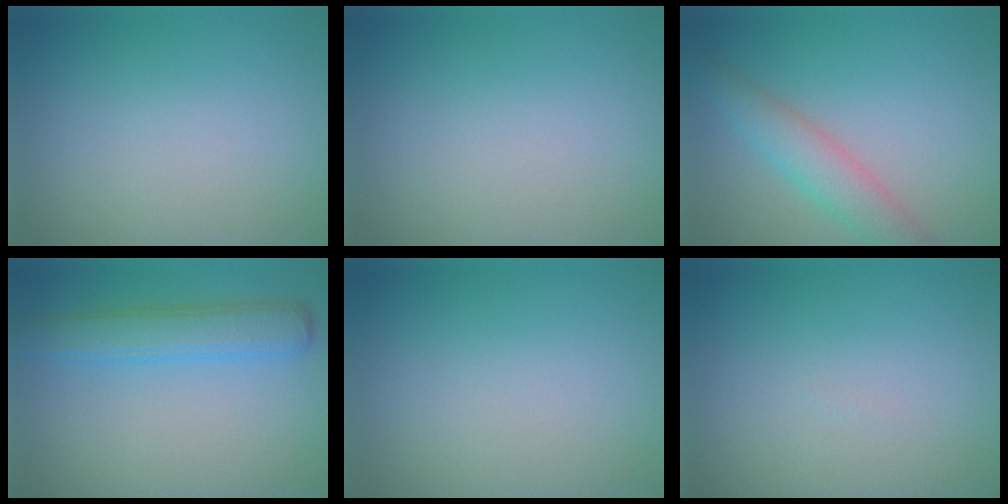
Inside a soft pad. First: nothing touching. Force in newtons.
{"total": 0.0}
{"total": 3.7, "press": 3.7, "slide": 0.1}
{"total": 4.0, "press": 4.0, "slide": 0.1}
{"total": 0.0}
{"total": 0.0}